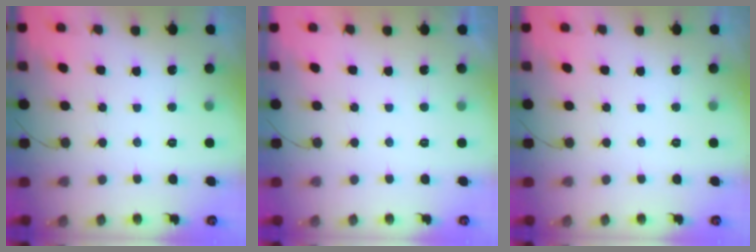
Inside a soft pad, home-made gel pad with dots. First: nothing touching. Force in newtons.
{"total": 2.1, "press": 2.0, "slide": 0.4}
{"total": 0.0}